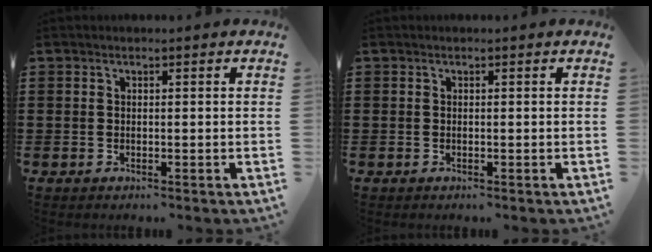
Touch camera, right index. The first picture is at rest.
{"total": 0.0}